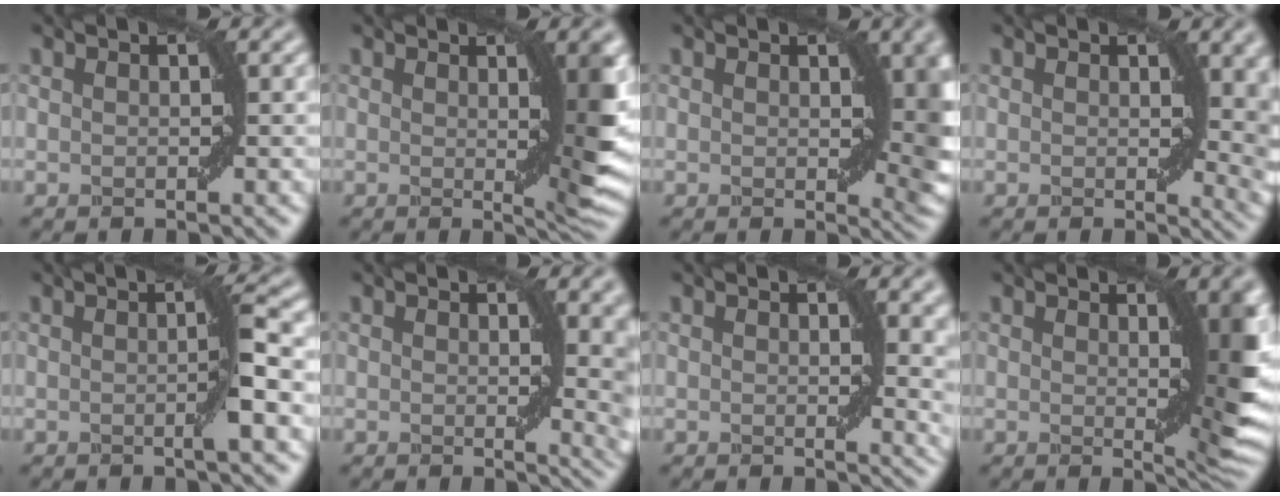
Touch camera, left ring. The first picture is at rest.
{"total": 5.7, "force": [0.8, 1.1, 5.6], "torque": [-0.063, -0.009, 0.016]}
{"total": 5.7, "force": [1.1, 2.9, 4.8], "torque": [-0.046, -0.008, 0.020]}
{"total": 5.4, "force": [1.3, 2.7, 4.6], "torque": [-0.041, -0.010, 0.025]}
{"total": 2.8, "force": [-0.2, 0.1, 2.8], "torque": [-0.044, -0.002, -0.006]}
{"total": 6.9, "force": [1.2, 2.9, 6.1], "torque": [-0.032, -0.003, 0.019]}
{"total": 4.1, "force": [1.3, 1.5, 3.6], "torque": [-0.033, -0.009, 0.023]}
{"total": 6.3, "force": [1.1, 1.3, 6.0], "torque": [-0.071, -0.008, 0.019]}